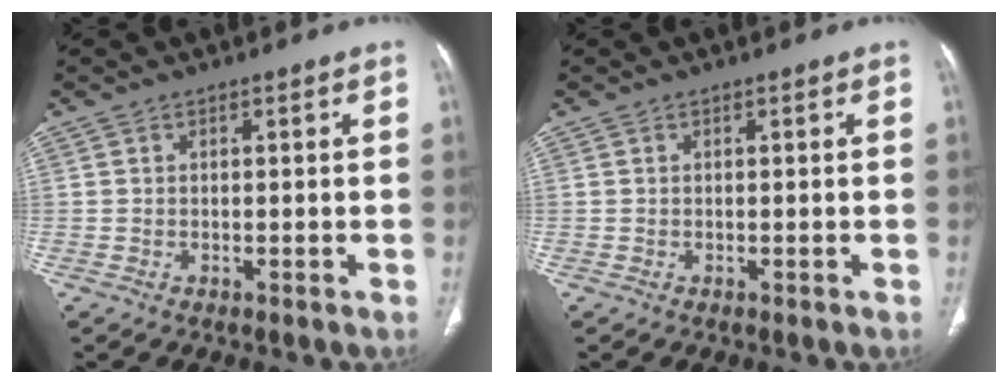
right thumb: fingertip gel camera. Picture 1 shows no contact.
{"total": 0.0}